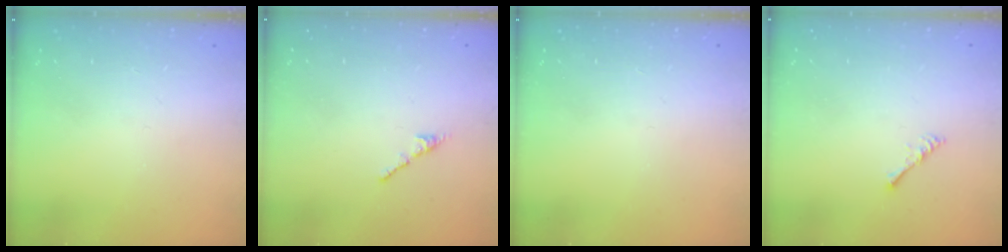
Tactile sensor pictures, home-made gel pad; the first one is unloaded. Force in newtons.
{"total": 2.7, "press": 2.7, "slide": 0.7}
{"total": 0.0}
{"total": 1.7, "press": 1.6, "slide": 0.4}